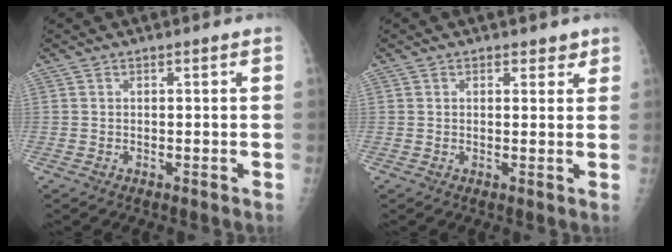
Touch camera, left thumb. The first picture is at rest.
{"total": 2.4, "force": [1.6, 1.5, 1.0], "torque": [0.008, -0.007, 0.018]}